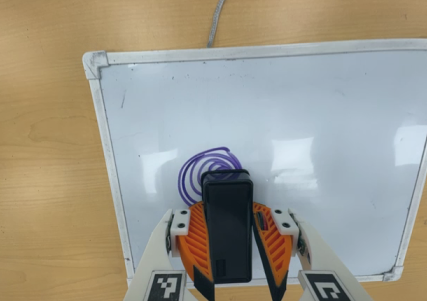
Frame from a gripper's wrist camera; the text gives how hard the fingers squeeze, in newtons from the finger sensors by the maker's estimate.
{"total": 13.9, "left": 15.5, "right": 12.2}